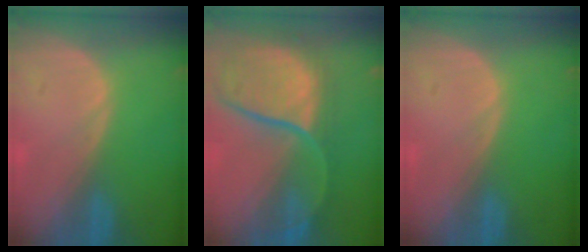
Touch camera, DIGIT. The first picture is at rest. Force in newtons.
{"total": 12.0, "press": 9.9, "slide": 6.8}
{"total": 0.0}